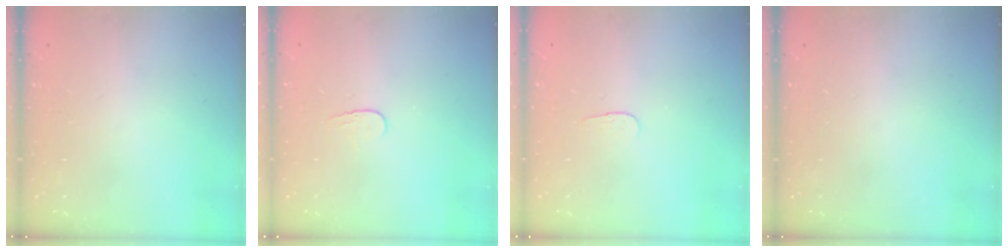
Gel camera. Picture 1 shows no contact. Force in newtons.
{"total": 3.6, "press": 3.5, "slide": 0.4}
{"total": 2.8, "press": 2.8, "slide": 0.3}
{"total": 0.0}